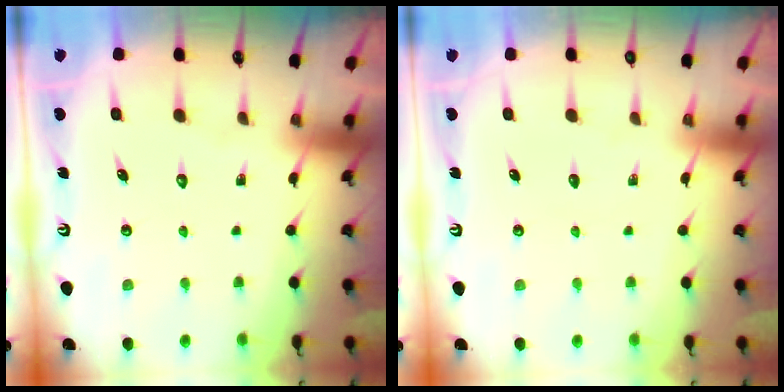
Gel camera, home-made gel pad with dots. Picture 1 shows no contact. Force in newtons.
{"total": 0.0}